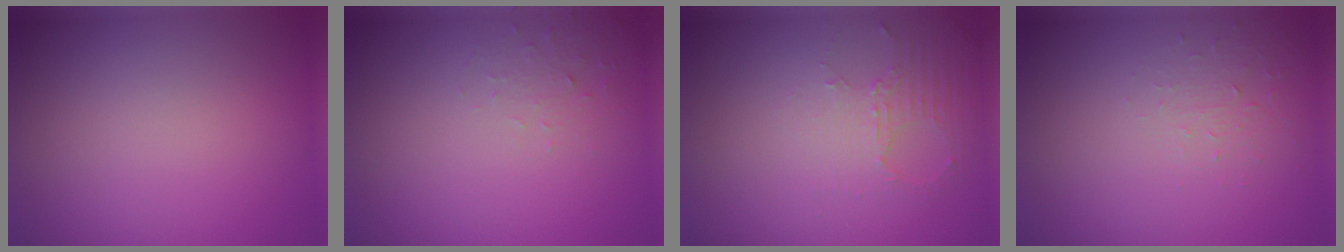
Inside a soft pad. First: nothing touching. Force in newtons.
{"total": 1.6, "press": 1.6, "slide": 0.4}
{"total": 2.5, "press": 1.7, "slide": 1.8}
{"total": 1.3, "press": 0.6, "slide": 1.2}